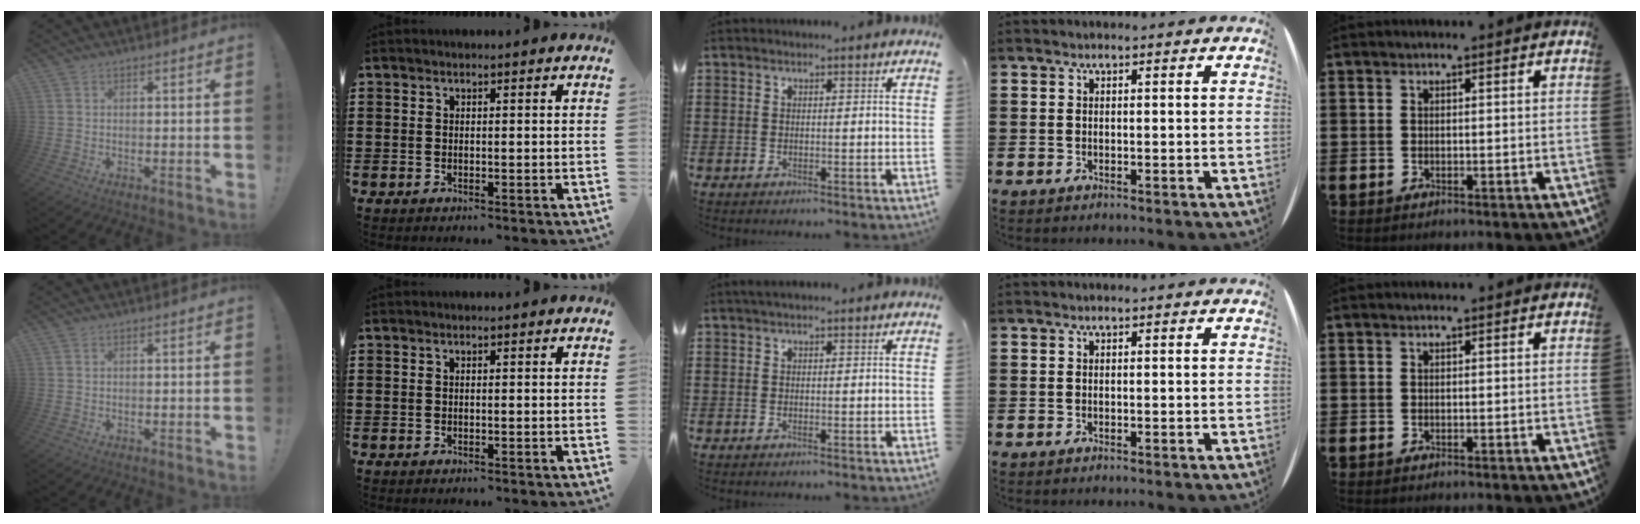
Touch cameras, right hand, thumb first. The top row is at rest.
{"middle": {"total": 0.8, "force": [0.2, -0.1, 0.8], "torque": [-0.014, 0.001, 0.002]}}